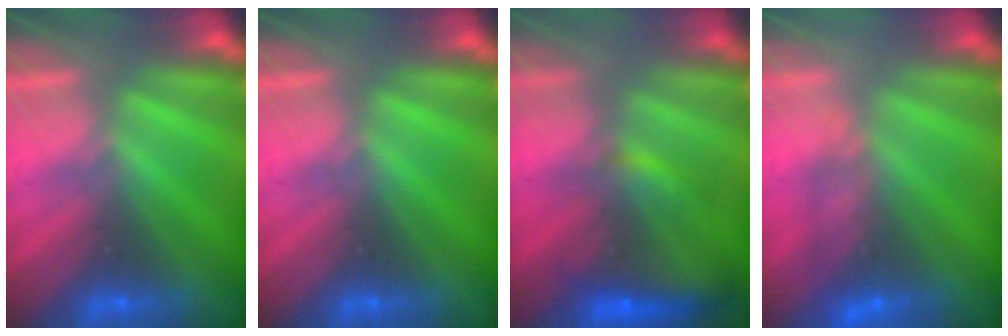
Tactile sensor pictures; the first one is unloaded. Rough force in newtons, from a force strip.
{"total": 0.0}
{"total": 8.9}
{"total": 4.8}